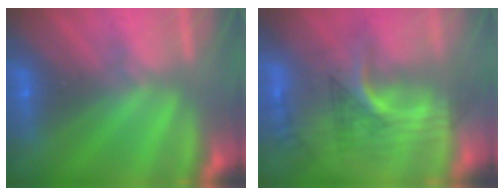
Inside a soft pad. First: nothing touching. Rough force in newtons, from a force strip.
{"total": 2.9}